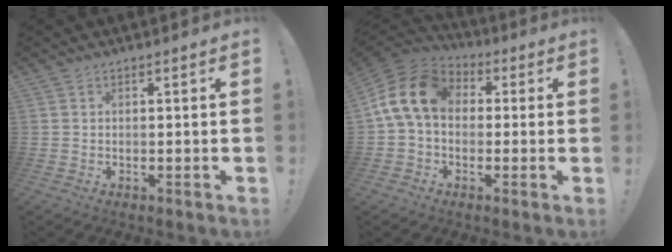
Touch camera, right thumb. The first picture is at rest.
{"total": 14.8, "force": [2.3, 10.7, 10.0], "torque": [-0.187, 0.020, 0.047]}